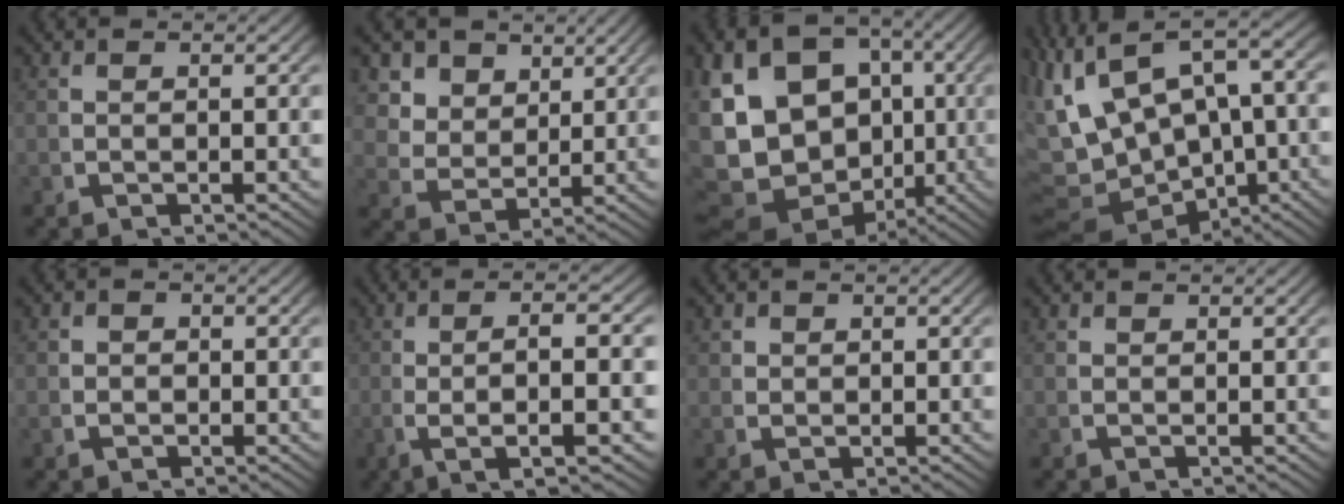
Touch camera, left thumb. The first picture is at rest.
{"total": 7.0, "force": [2.4, 5.5, 3.6], "torque": [-0.091, -0.029, 0.052]}
{"total": 17.4, "force": [-1.2, 13.9, 10.5], "torque": [-0.229, -0.056, -0.002]}
{"total": 13.0, "force": [-0.2, 9.3, 9.1], "torque": [-0.180, -0.034, 0.019]}
{"total": 1.3, "force": [0.0, 1.2, 0.5], "torque": [-0.011, -0.004, 0.001]}
{"total": 7.4, "force": [-0.8, 1.8, 7.2], "torque": [-0.136, -0.006, -0.001]}
{"total": 1.4, "force": [0.7, 1.0, 0.6], "torque": [-0.014, -0.009, 0.021]}
{"total": 0.6, "force": [0.6, 0.2, 0.0], "torque": [-0.002, -0.005, 0.017]}